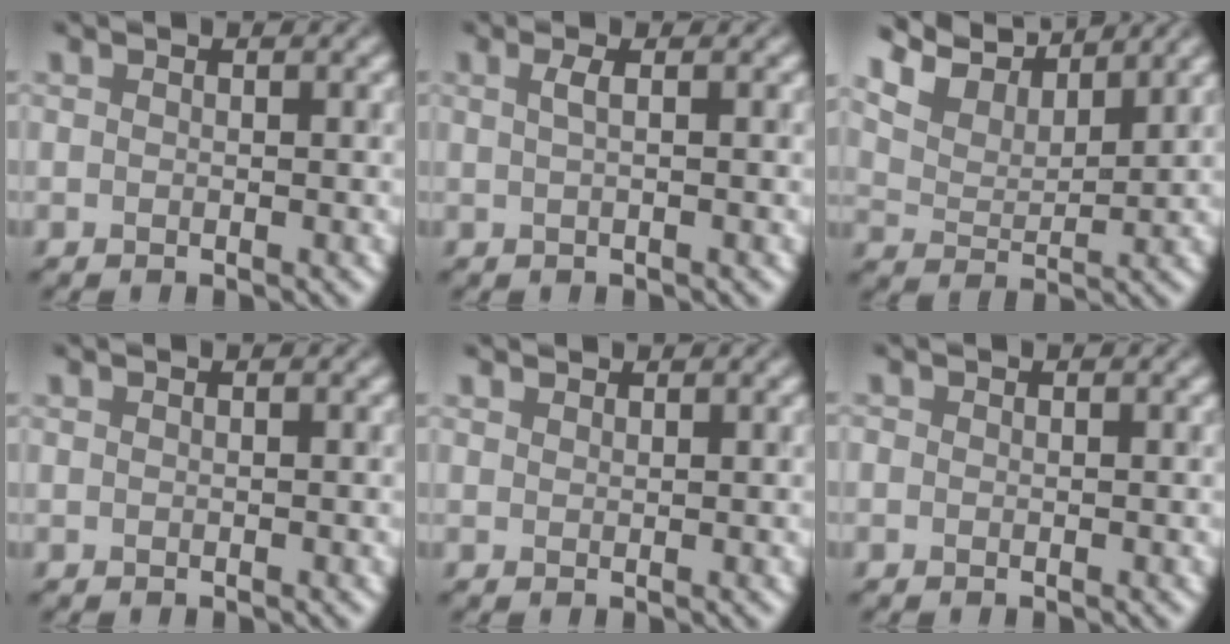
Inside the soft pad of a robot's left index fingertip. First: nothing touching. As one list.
[{"total": 1.1, "force": [0.3, 0.2, 1.0], "torque": [-0.016, 0.007, 0.004]}, {"total": 6.4, "force": [5.8, 1.4, 2.1], "torque": [-0.055, 0.017, 0.096]}, {"total": 0.0}, {"total": 0.9, "force": [0.9, 0.2, -0.1], "torque": [0.002, 0.001, 0.014]}, {"total": 0.0}]